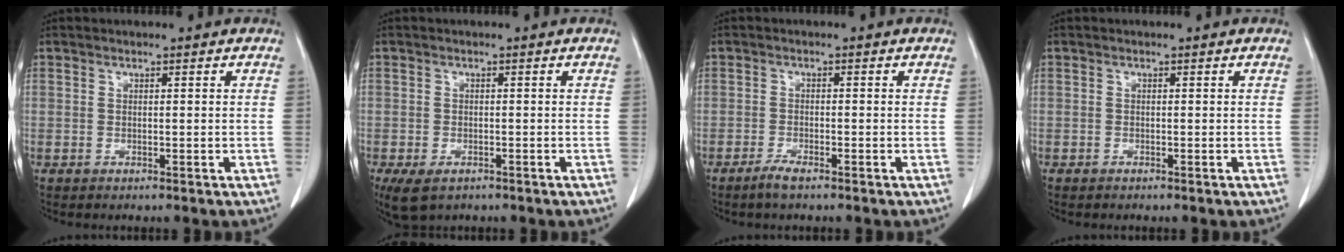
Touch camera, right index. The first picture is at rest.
{"total": 4.5, "force": [-2.9, 2.5, 2.5], "torque": [-0.046, -0.009, -0.040]}
{"total": 2.4, "force": [-1.8, 0.2, 1.4], "torque": [-0.035, -0.003, -0.037]}
{"total": 0.0}